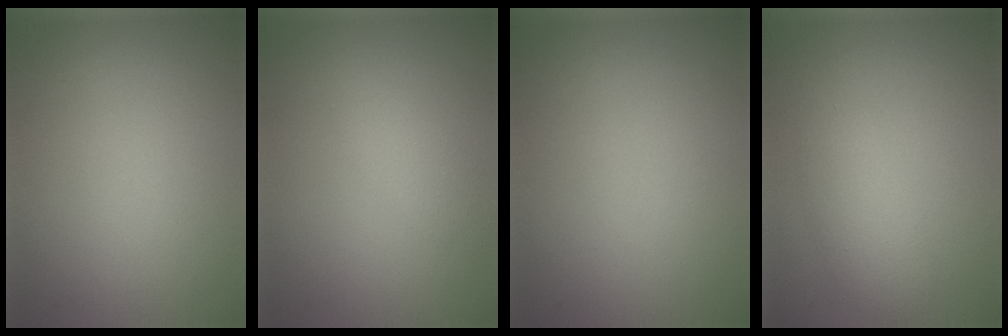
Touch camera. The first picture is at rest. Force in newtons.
{"total": 2.0, "press": 2.0, "slide": 0.1}
{"total": 0.0}
{"total": 2.7, "press": 2.7, "slide": 0.1}